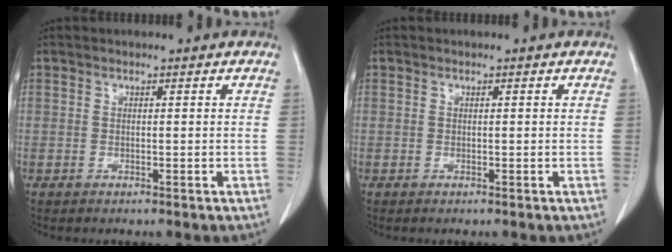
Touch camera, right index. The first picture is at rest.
{"total": 0.0}